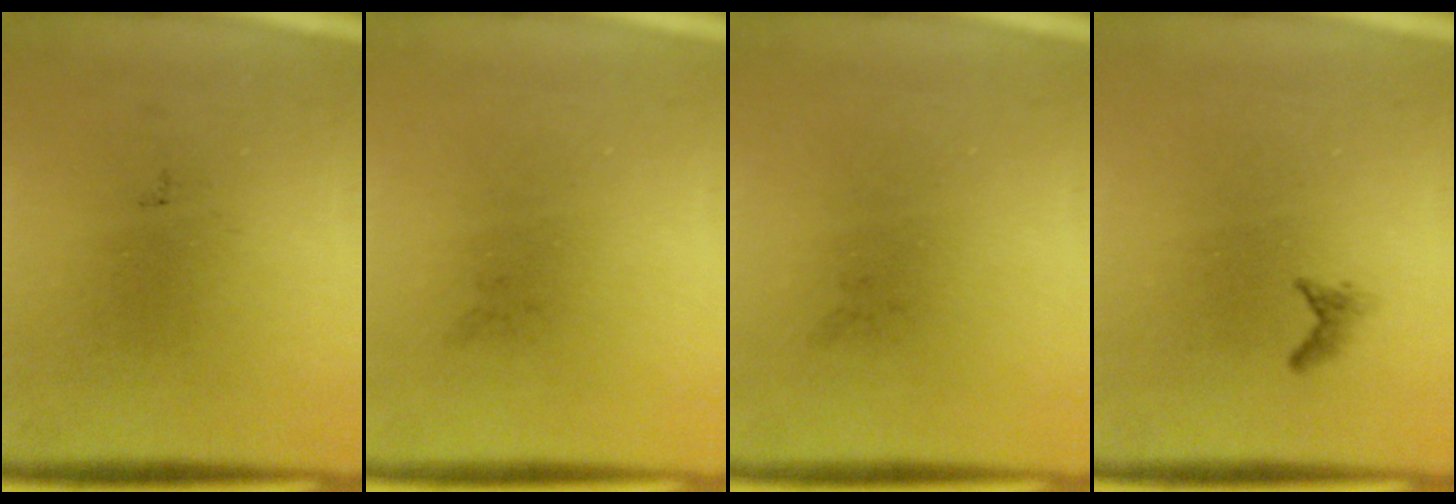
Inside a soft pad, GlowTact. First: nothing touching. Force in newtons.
{"total": 0.0}
{"total": 0.0}
{"total": 0.7}